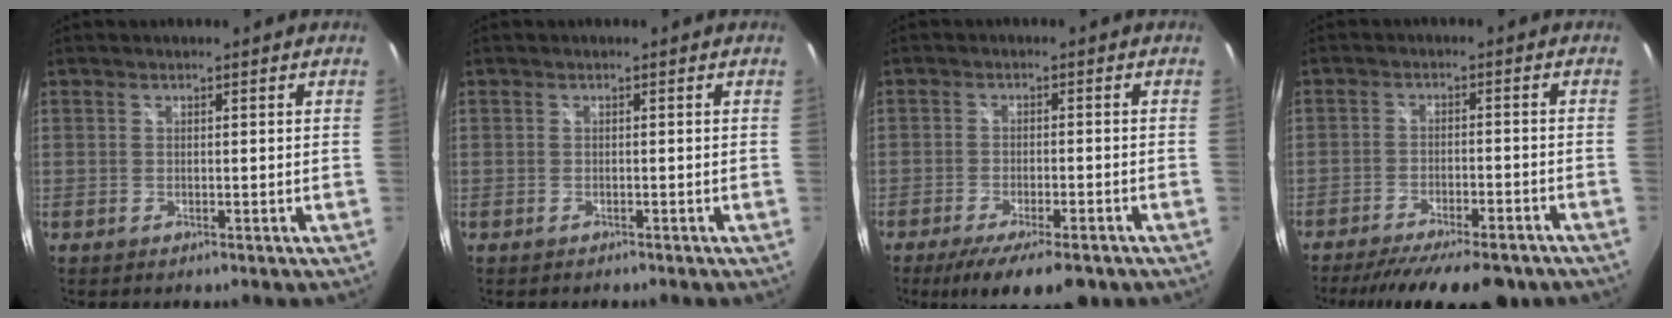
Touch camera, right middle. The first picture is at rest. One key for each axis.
{"total": 0.6, "fx": -0.5, "fy": 0.2, "fz": 0.2, "tx": -0.006, "ty": 0.000, "tz": -0.007}
{"total": 10.9, "fx": -7.8, "fy": 2.9, "fz": 7.0, "tx": -0.139, "ty": -0.030, "tz": -0.121}
{"total": 16.9, "fx": -13.6, "fy": 4.5, "fz": 8.9, "tx": -0.171, "ty": -0.033, "tz": -0.192}